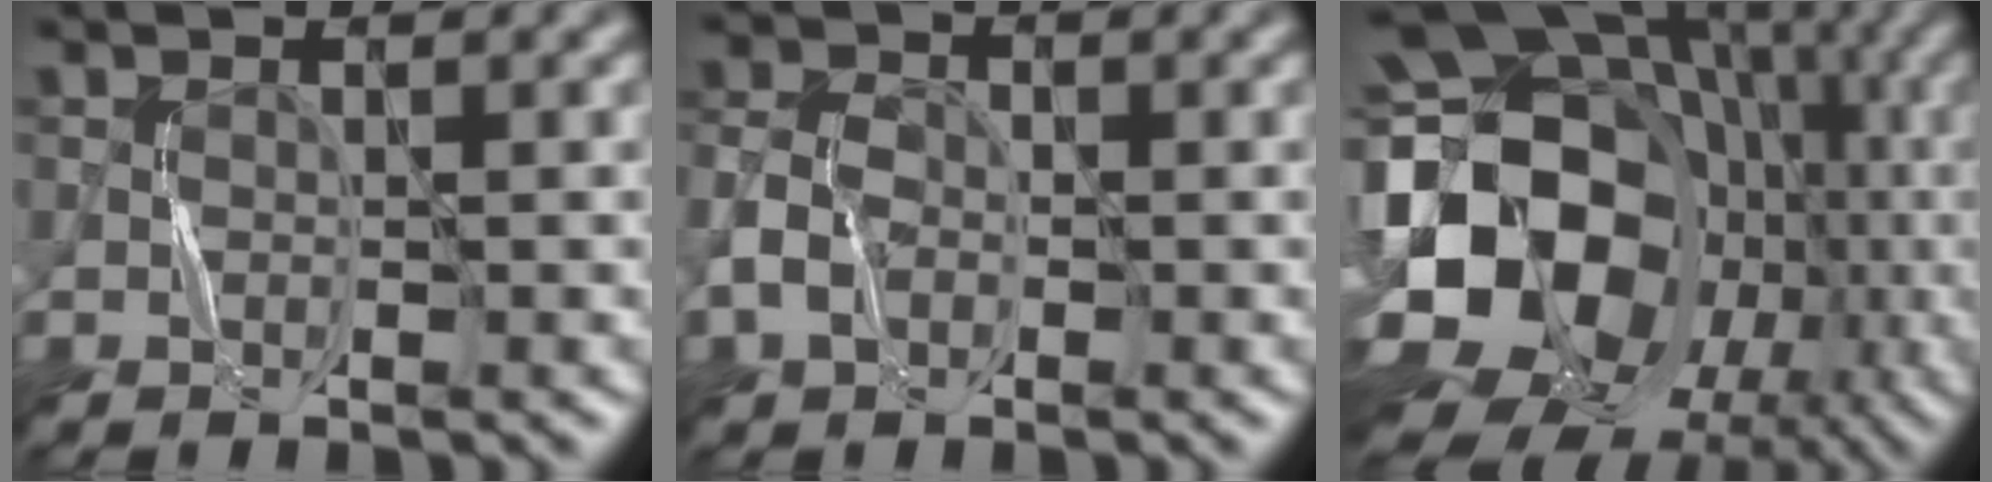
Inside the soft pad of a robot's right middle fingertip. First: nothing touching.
{"total": 3.0, "force": [-1.3, 2.1, 1.7], "torque": [-0.039, 0.002, -0.032]}
{"total": 20.5, "force": [-3.5, 16.2, 12.1], "torque": [-0.220, 0.002, -0.056]}